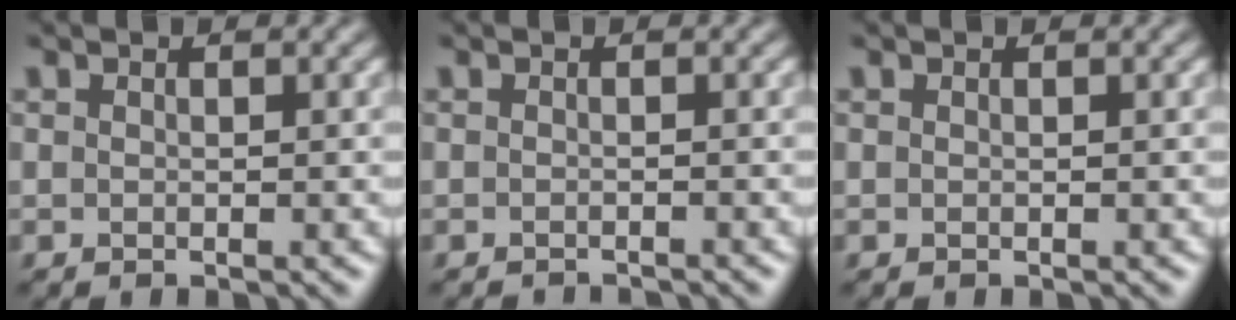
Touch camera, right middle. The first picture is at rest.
{"total": 1.8, "force": [-1.7, 0.2, 0.4], "torque": [0.006, -0.006, -0.024]}
{"total": 0.0}